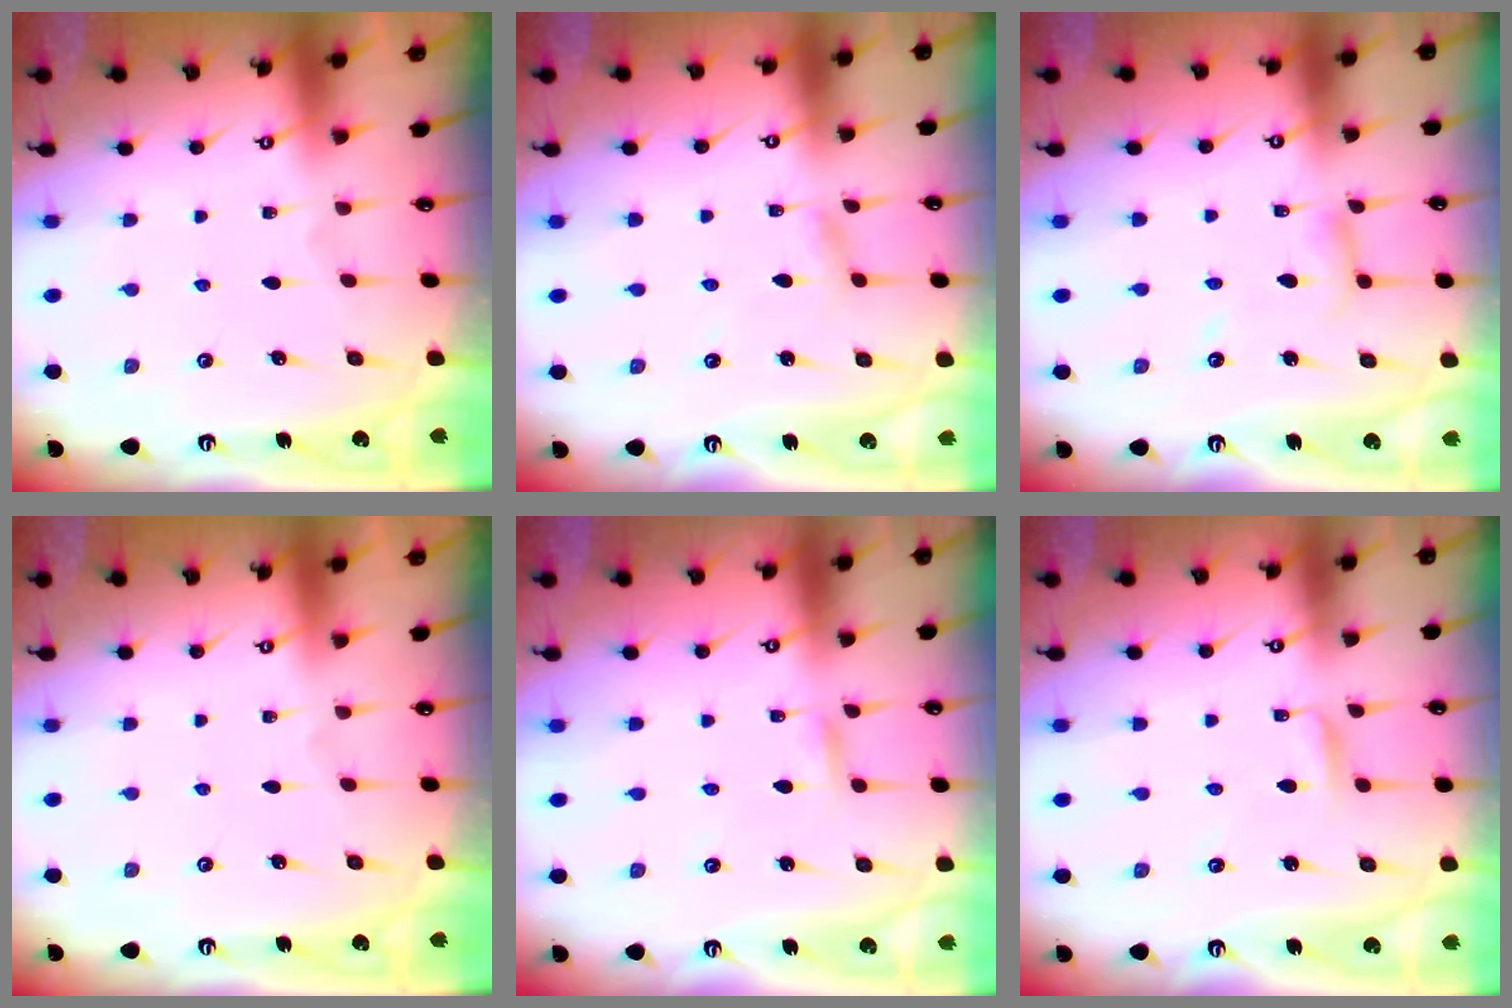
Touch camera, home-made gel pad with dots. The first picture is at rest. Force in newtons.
{"total": 1.9, "press": 1.9, "slide": 0.1}
{"total": 7.1, "press": 7.0, "slide": 0.6}
{"total": 0.0}
{"total": 1.7, "press": 1.7, "slide": 0.1}
{"total": 3.0, "press": 3.0, "slide": 0.3}